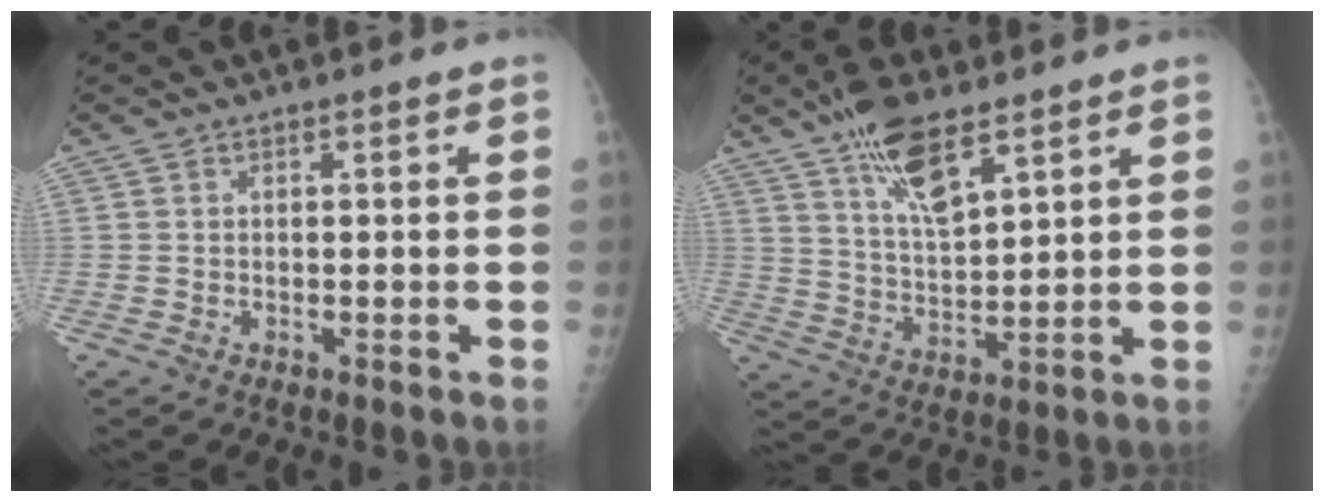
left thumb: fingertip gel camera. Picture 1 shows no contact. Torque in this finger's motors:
{"motor_torque": [0.71, 0.01, 1.06, -0.67, 0.11]}